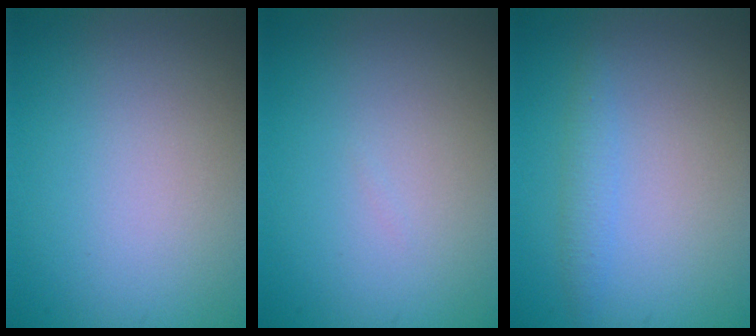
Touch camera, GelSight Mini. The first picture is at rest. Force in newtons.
{"total": 0.0}
{"total": 1.4, "press": 1.4, "slide": 0.1}